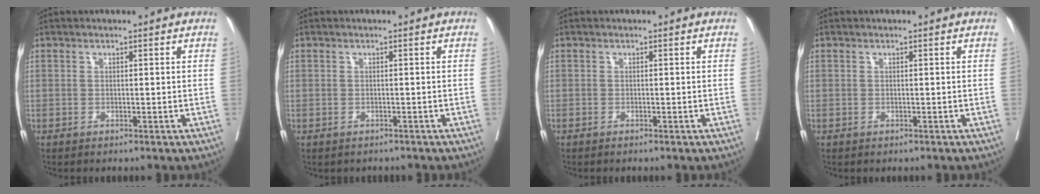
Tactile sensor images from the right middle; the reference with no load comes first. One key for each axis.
{"total": 1.4, "fx": -1.2, "fy": 0.7, "fz": 0.1, "tx": -0.006, "ty": -0.001, "tz": -0.017}
{"total": 0.6, "fx": -0.5, "fy": 0.0, "fz": 0.3, "tx": -0.005, "ty": -0.002, "tz": -0.009}
{"total": 0.0}